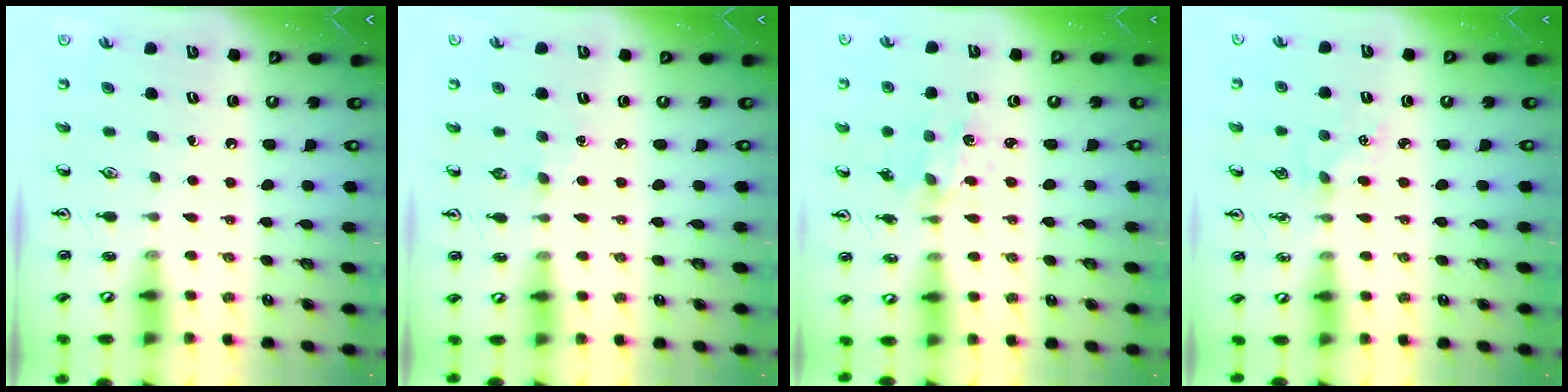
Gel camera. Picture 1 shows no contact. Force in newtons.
{"total": 2.6, "press": 2.5, "slide": 0.3}
{"total": 1.1, "press": 1.0, "slide": 0.3}
{"total": 4.5, "press": 4.4, "slide": 0.5}